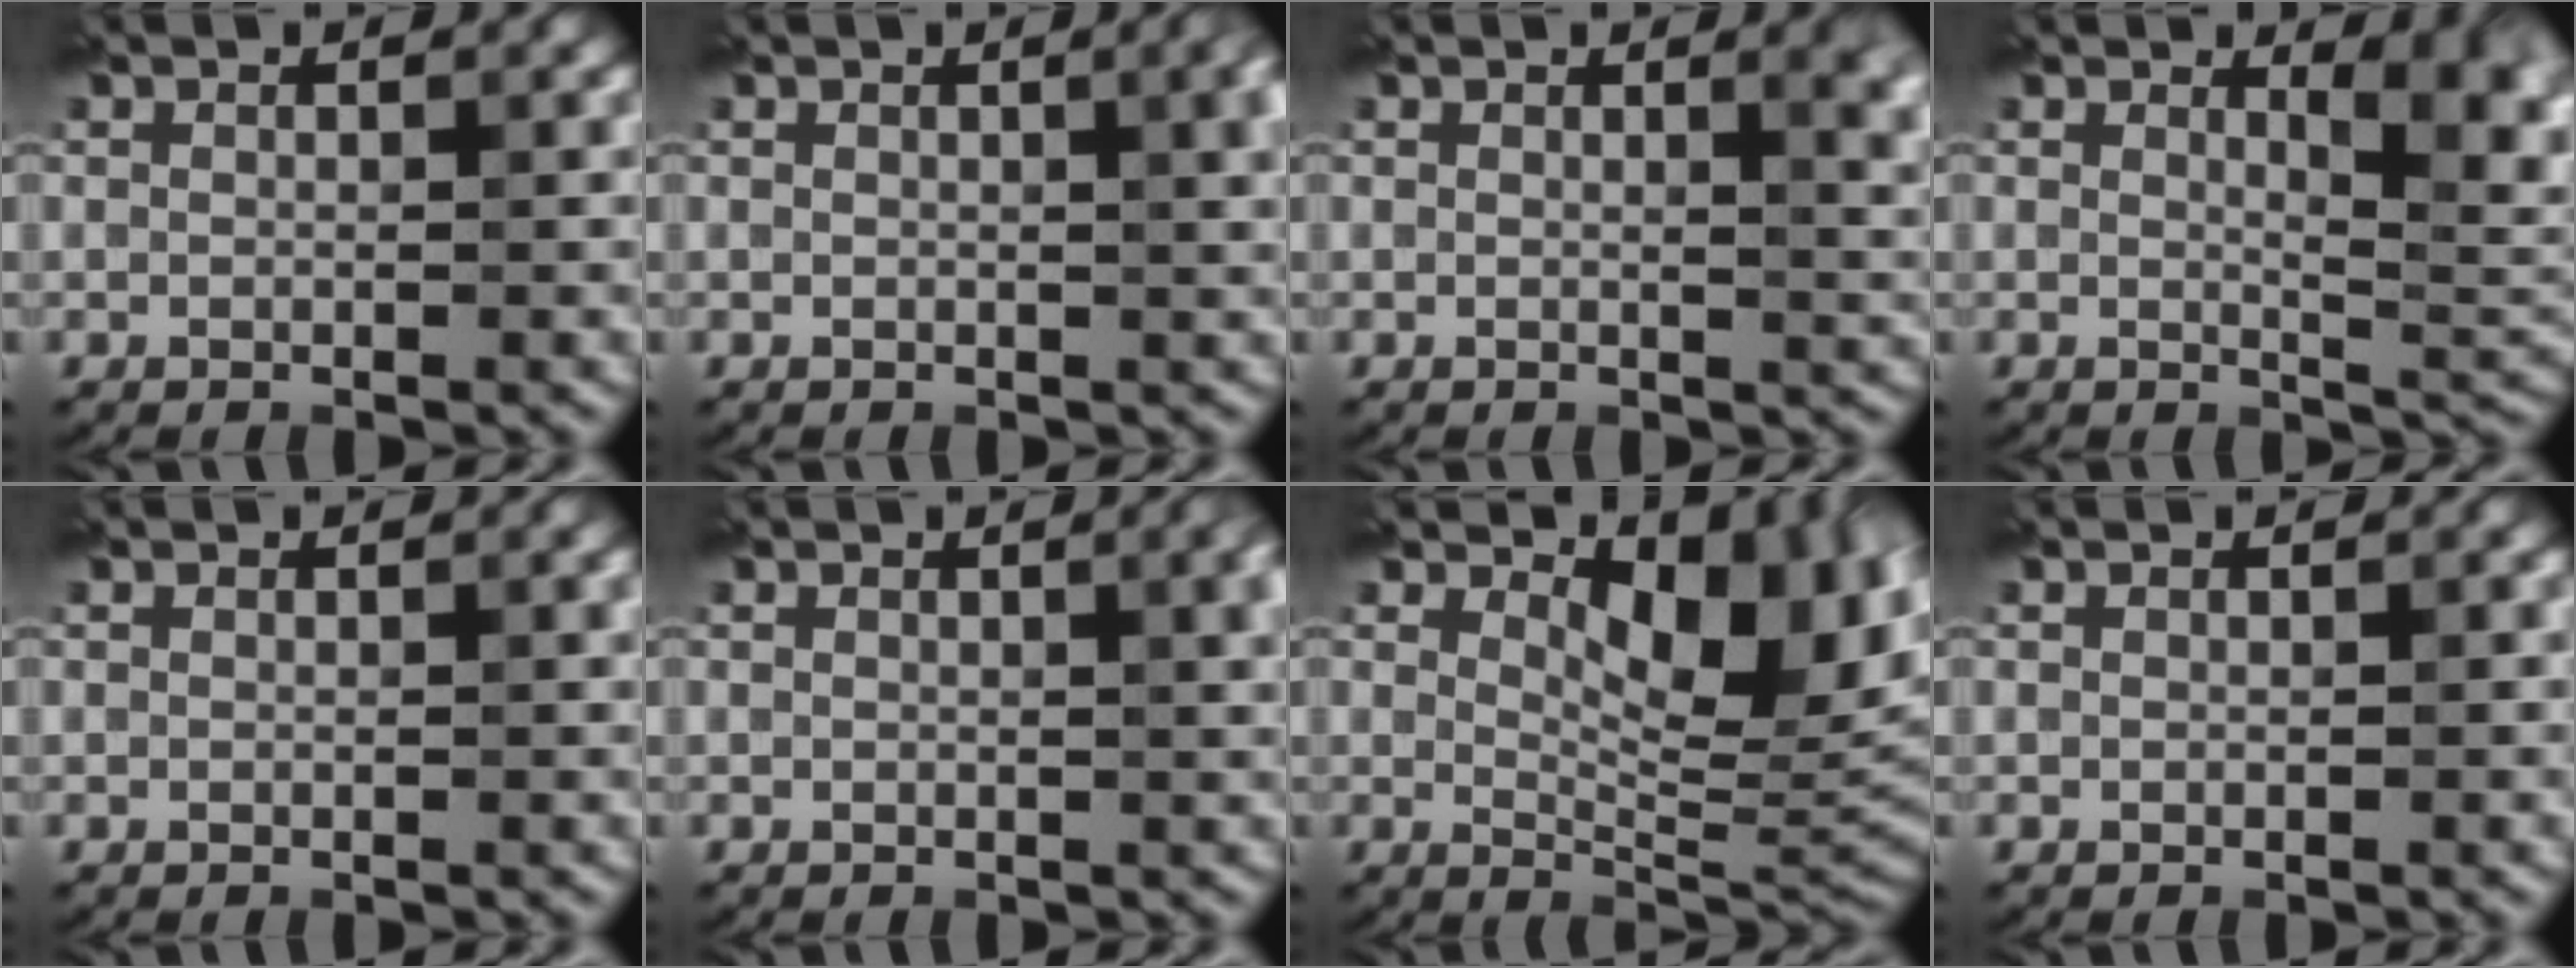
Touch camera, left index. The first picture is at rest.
{"total": 5.0, "force": [1.3, 2.2, 4.3], "torque": [-0.033, 0.008, 0.022]}
{"total": 4.5, "force": [1.5, 1.9, 3.8], "torque": [-0.026, -0.001, 0.022]}
{"total": 4.6, "force": [1.7, 1.6, 4.0], "torque": [-0.044, -0.005, 0.026]}
{"total": 0.6, "force": [0.3, 0.1, 0.5], "torque": [-0.006, -0.001, 0.004]}
{"total": 4.2, "force": [1.2, 1.7, 3.7], "torque": [-0.035, 0.004, 0.020]}
{"total": 8.6, "force": [3.1, 4.4, 6.7], "torque": [-0.093, -0.014, 0.049]}
{"total": 0.0}